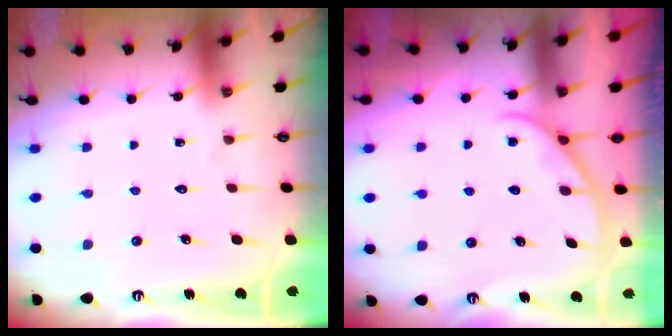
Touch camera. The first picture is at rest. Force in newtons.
{"total": 1.6, "press": 1.6, "slide": 0.3}